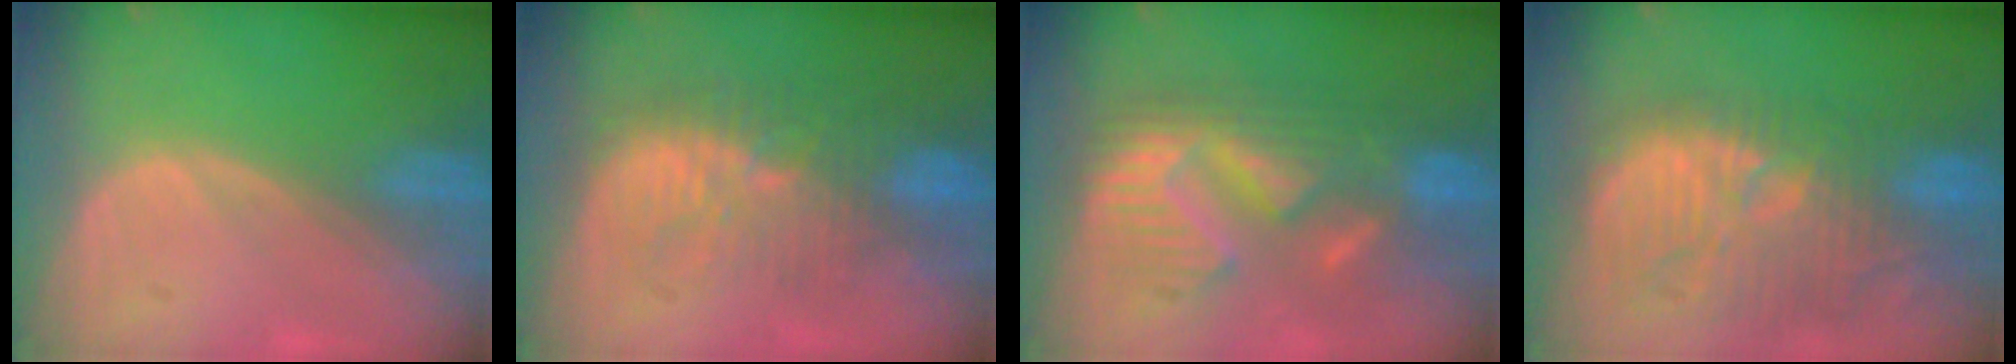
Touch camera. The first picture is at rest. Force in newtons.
{"total": 9.3, "press": 9.0, "slide": 2.4}
{"total": 10.1, "press": 10.0, "slide": 0.6}
{"total": 12.8, "press": 12.1, "slide": 4.2}